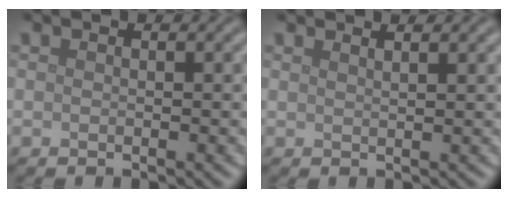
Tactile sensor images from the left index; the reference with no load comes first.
{"total": 2.4, "force": [1.8, 0.9, 1.3], "torque": [0.009, 0.008, -0.002]}